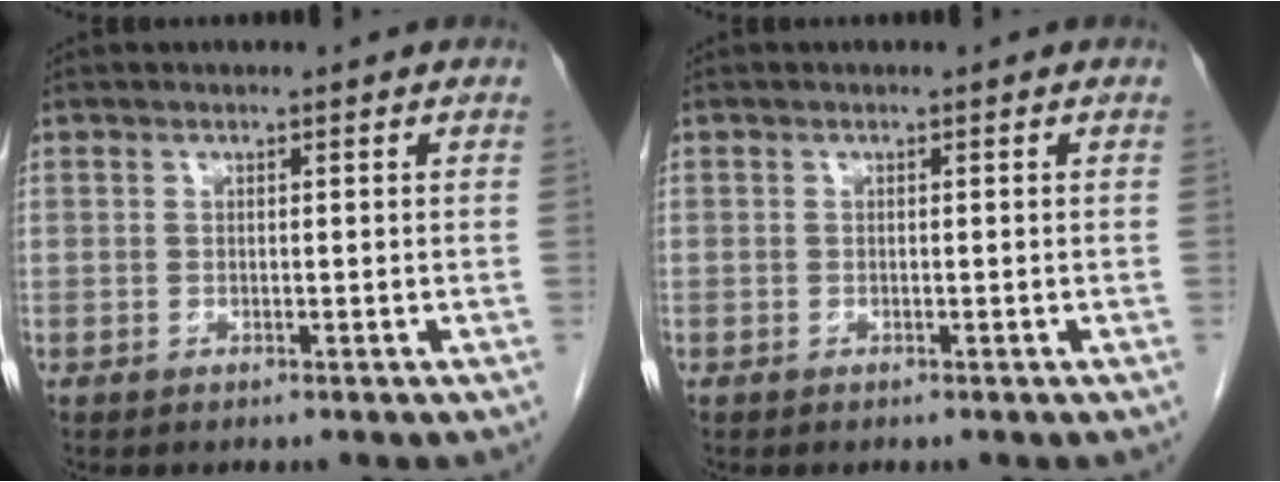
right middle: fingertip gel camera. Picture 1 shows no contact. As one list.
[{"total": 0.0}]